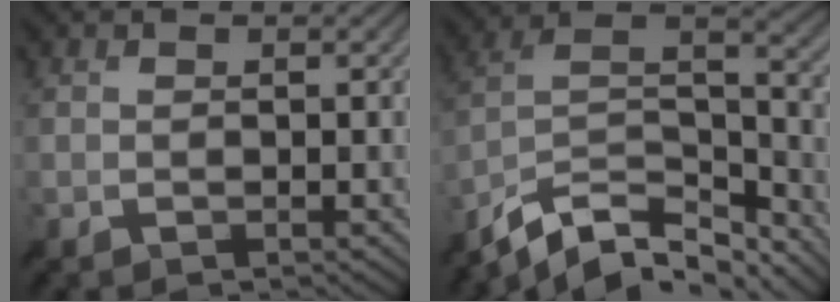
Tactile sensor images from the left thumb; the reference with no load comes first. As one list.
[{"total": 12.8, "force": [-10.0, 4.7, 6.5], "torque": [-0.145, -0.004, -0.181]}]